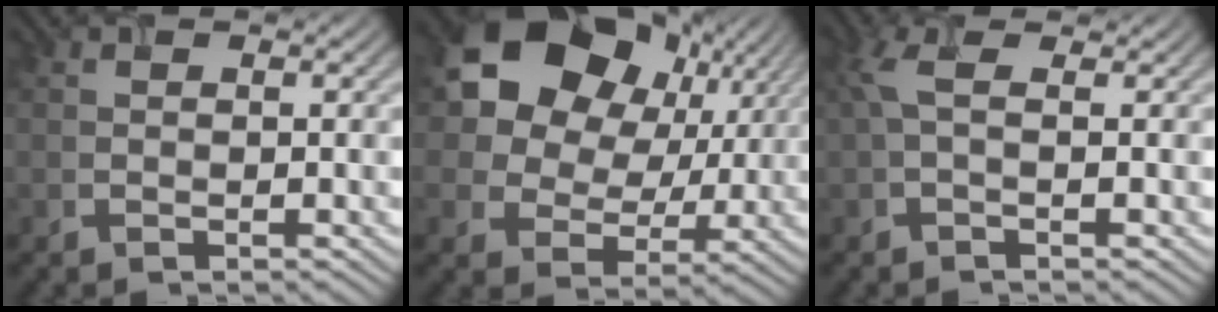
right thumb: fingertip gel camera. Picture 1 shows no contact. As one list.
[{"total": 15.9, "force": [7.1, 12.3, 7.2], "torque": [-0.174, 0.042, 0.137]}, {"total": 1.8, "force": [0.2, 0.4, 1.7], "torque": [-0.037, 0.009, 0.006]}]